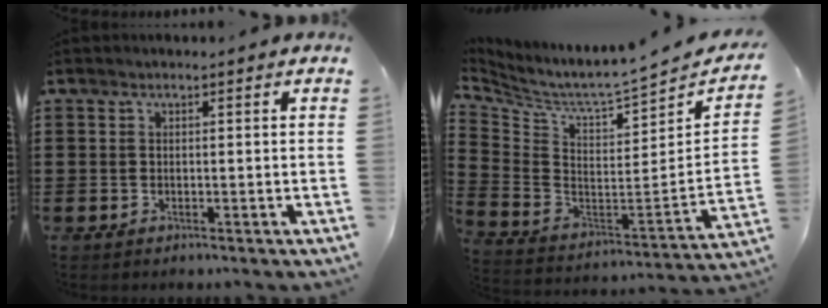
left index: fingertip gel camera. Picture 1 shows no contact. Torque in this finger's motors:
{"motor_torque": [0.27, 0.26, 0.10, 0.02]}